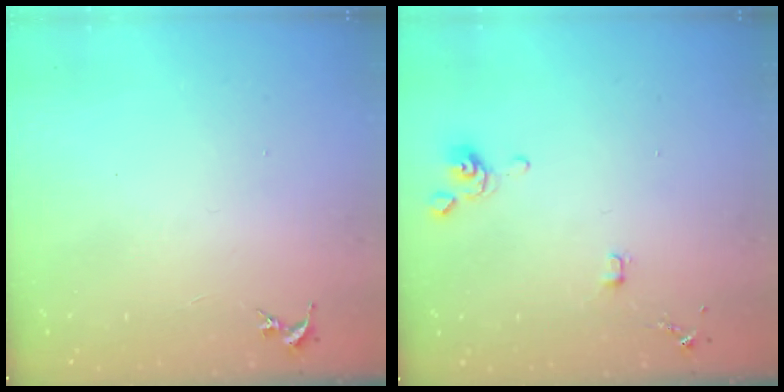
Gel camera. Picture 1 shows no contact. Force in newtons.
{"total": 4.6, "press": 4.6, "slide": 0.7}